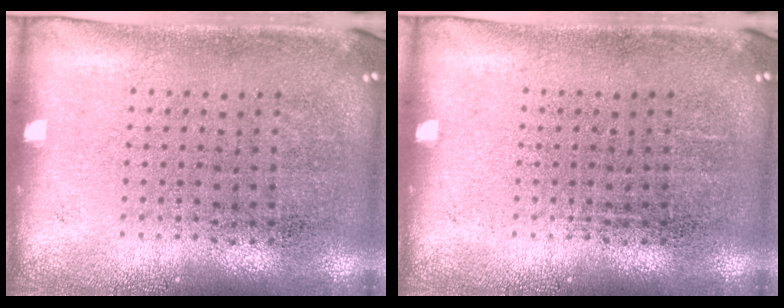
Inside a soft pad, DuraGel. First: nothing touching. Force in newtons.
{"total": 0.0}